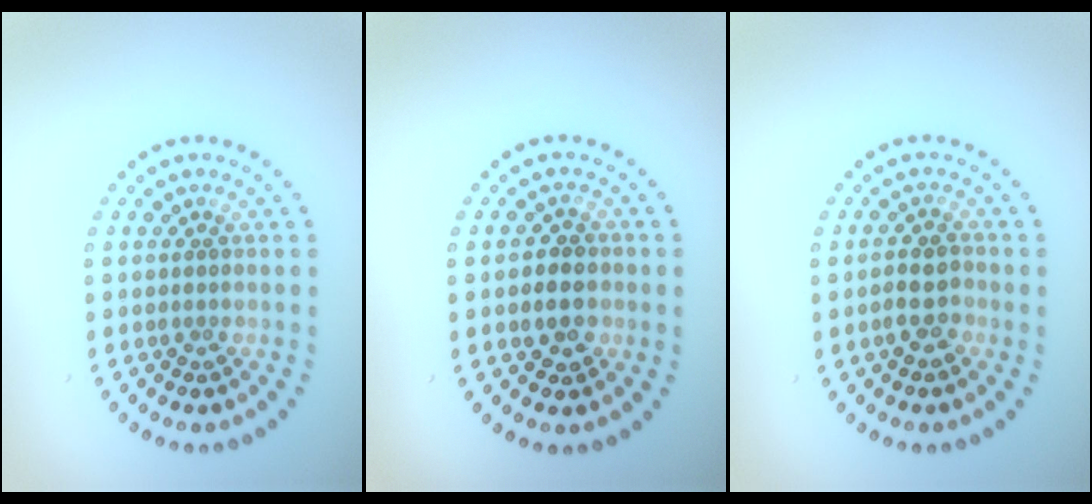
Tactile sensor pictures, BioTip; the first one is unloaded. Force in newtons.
{"total": 2.8, "press": 2.8, "slide": 0.6}
{"total": 2.3, "press": 2.2, "slide": 0.7}